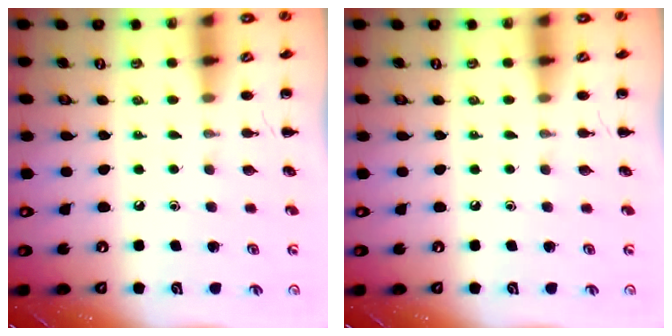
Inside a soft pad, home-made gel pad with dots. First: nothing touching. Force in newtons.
{"total": 0.0}